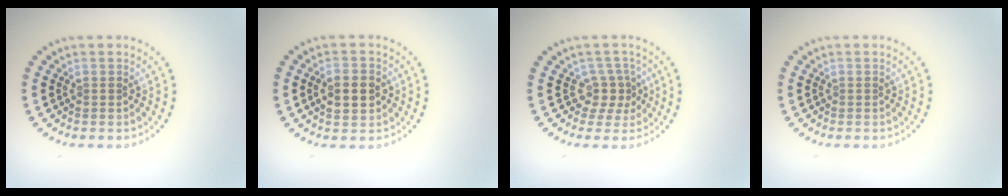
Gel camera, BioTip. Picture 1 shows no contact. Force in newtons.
{"total": 4.0, "press": 4.0, "slide": 0.1}
{"total": 2.4, "press": 1.8, "slide": 1.6}
{"total": 0.0}